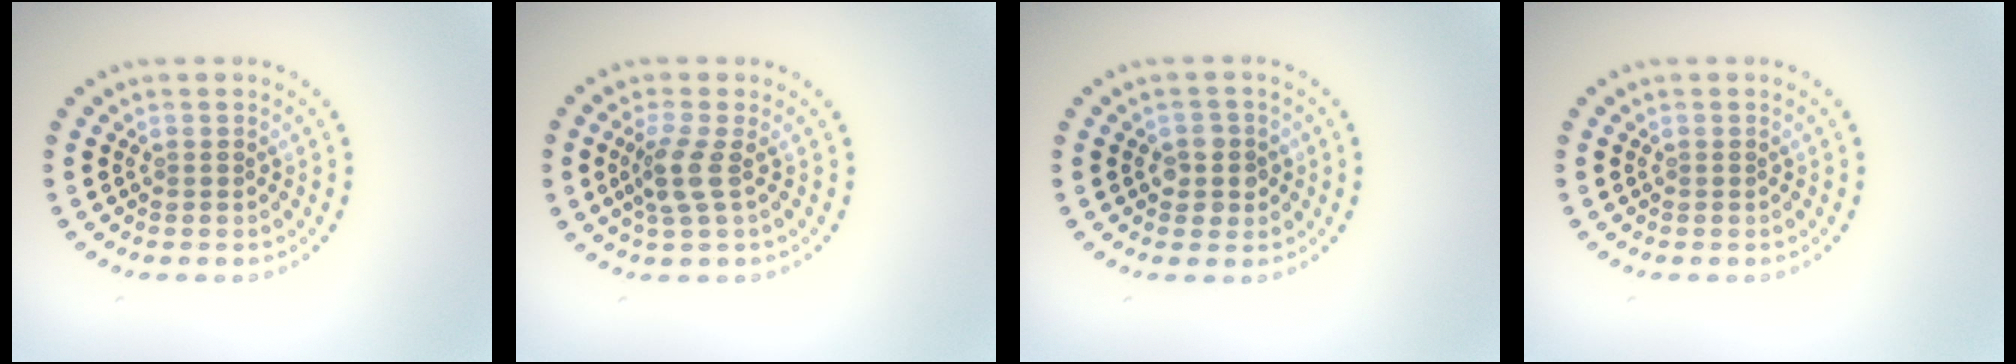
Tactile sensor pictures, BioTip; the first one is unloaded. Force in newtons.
{"total": 2.4, "press": 1.9, "slide": 1.6}
{"total": 2.3, "press": 2.1, "slide": 0.8}
{"total": 0.0}